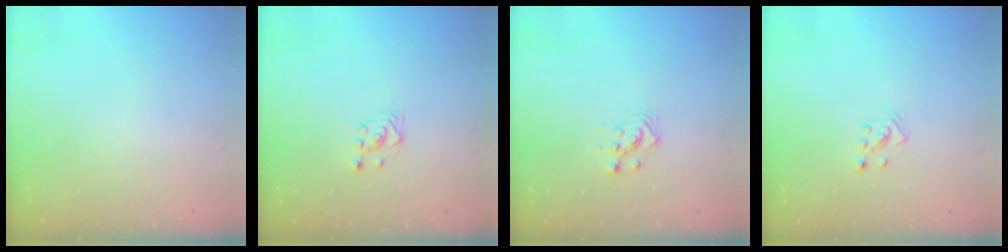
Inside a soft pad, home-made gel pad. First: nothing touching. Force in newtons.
{"total": 3.6, "press": 3.4, "slide": 1.4}
{"total": 3.8, "press": 3.8, "slide": 0.3}
{"total": 3.4, "press": 3.4, "slide": 0.6}